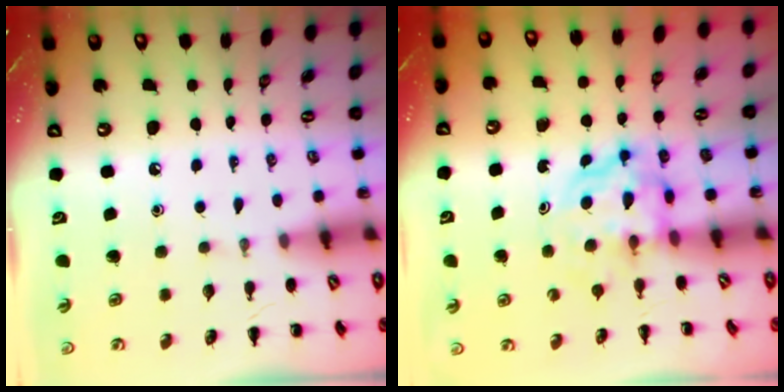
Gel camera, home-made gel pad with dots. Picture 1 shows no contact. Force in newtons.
{"total": 3.9, "press": 3.9, "slide": 0.4}